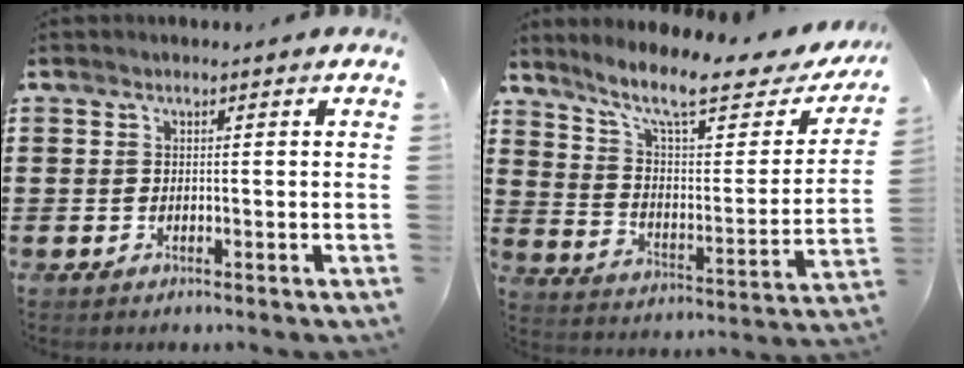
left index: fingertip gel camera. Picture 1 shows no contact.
{"total": 10.5, "force": [7.9, 1.4, 6.7], "torque": [-0.143, -0.047, 0.129]}